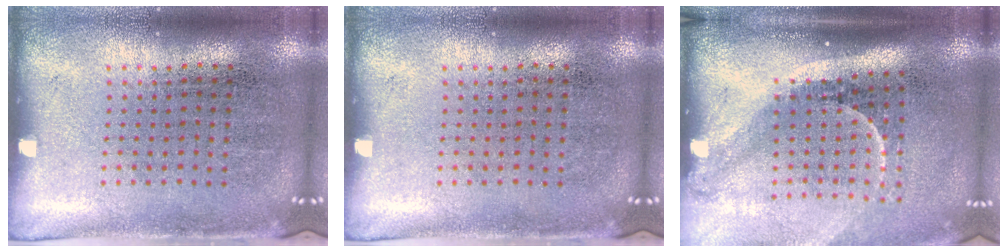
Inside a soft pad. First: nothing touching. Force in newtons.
{"total": 0.0}
{"total": 2.2, "press": 1.4, "slide": 1.7}